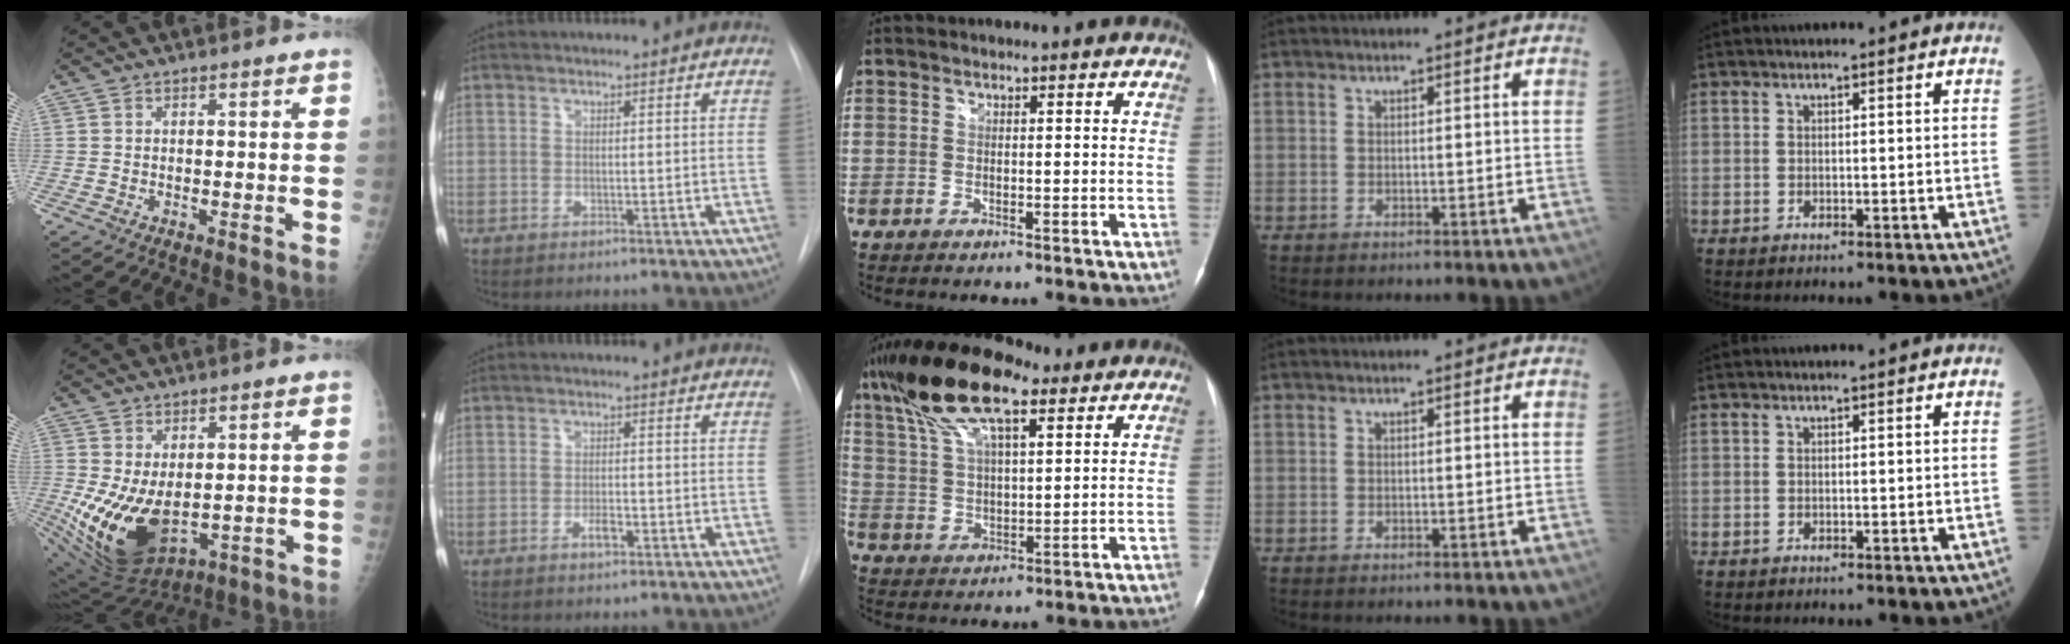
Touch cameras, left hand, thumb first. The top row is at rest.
{"thumb": {"total": 14.2, "force": [-1.2, 8.7, 11.1], "torque": [-0.191, -0.019, 0.012]}, "index": {"total": 2.1, "force": [-1.1, 0.8, 1.7], "torque": [-0.028, 0.002, -0.018]}, "middle": {"total": 15.4, "force": [9.6, 4.7, 11.1], "torque": [-0.222, 0.038, 0.179]}}